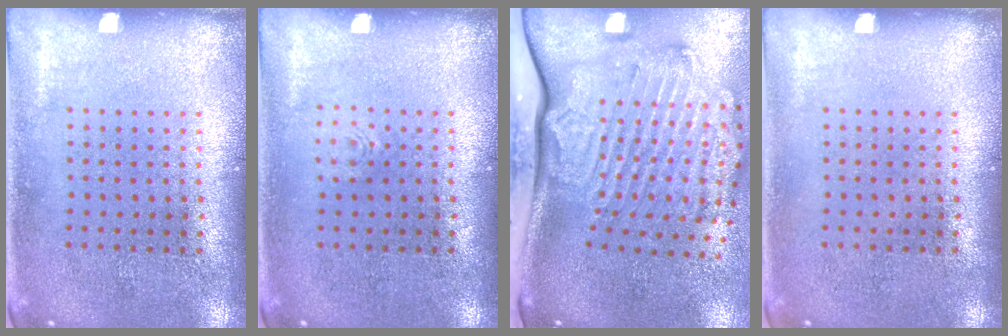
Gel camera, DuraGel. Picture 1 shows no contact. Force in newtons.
{"total": 0.6, "press": 0.6, "slide": 0.2}
{"total": 3.6, "press": 2.5, "slide": 2.6}
{"total": 0.0}